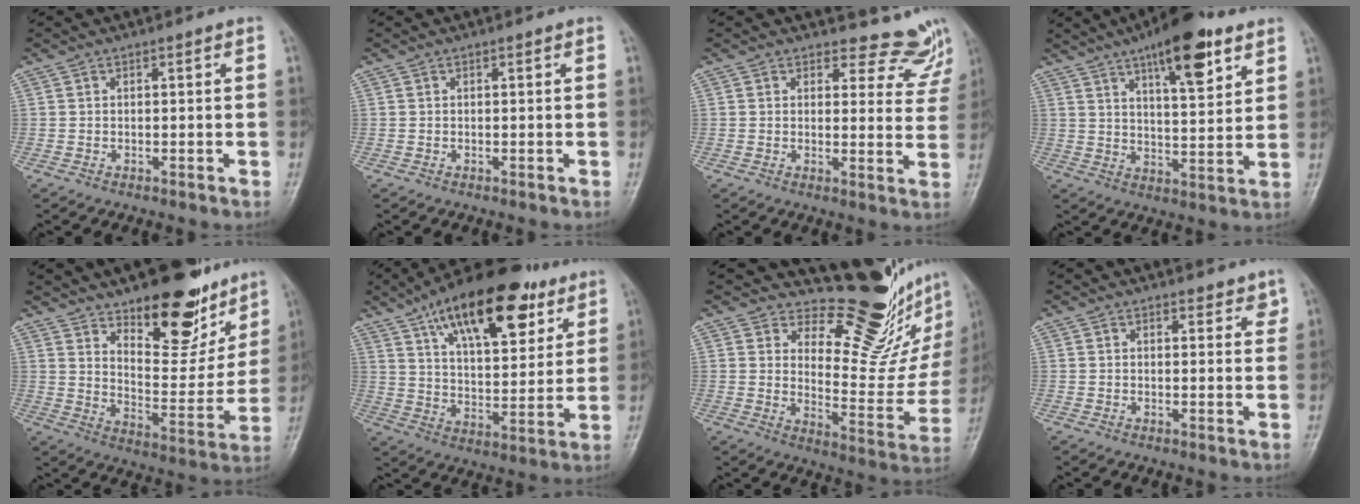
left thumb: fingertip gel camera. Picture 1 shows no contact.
{"total": 0.0}
{"total": 9.0, "force": [8.4, 3.0, -0.4], "torque": [0.049, -0.076, 0.075]}
{"total": 14.4, "force": [8.4, 4.7, 10.7], "torque": [-0.135, -0.037, 0.126]}
{"total": 19.3, "force": [13.1, 8.2, 11.5], "torque": [-0.102, -0.094, 0.200]}
{"total": 23.0, "force": [12.8, 10.0, 16.3], "torque": [-0.227, -0.032, 0.210]}
{"total": 18.1, "force": [14.4, 6.5, 8.9], "torque": [-0.056, -0.135, 0.191]}
{"total": 3.1, "force": [2.6, 1.5, 0.7], "torque": [0.017, -0.014, 0.028]}